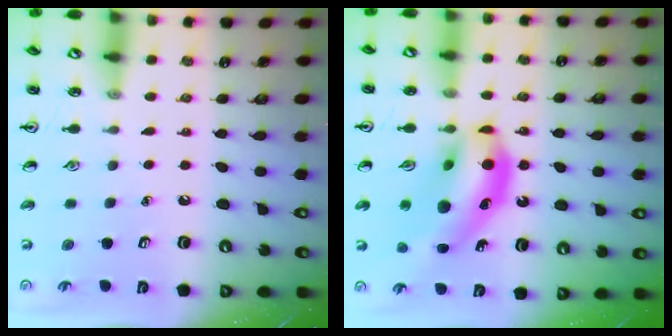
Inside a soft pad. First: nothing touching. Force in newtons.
{"total": 16.4, "press": 15.7, "slide": 4.8}